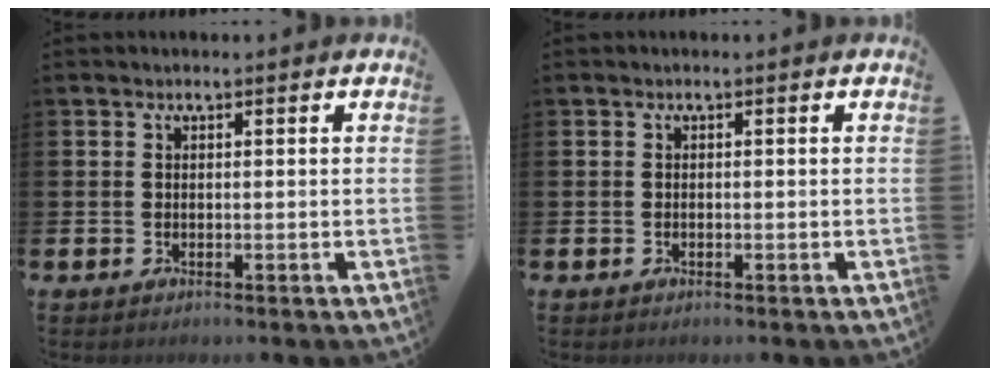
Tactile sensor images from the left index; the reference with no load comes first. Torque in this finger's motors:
{"motor_torque": [-0.13, 0.06, -0.05, -0.01]}